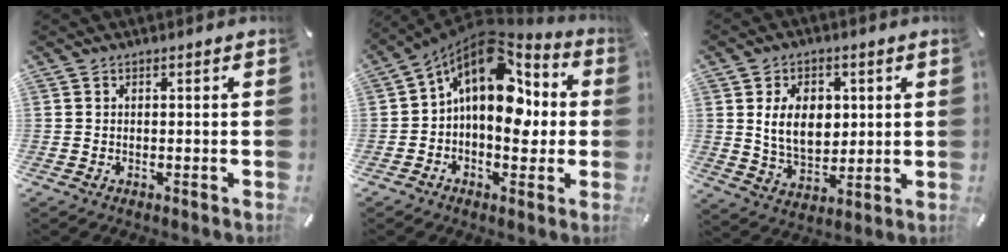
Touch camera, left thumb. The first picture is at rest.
{"total": 16.8, "force": [3.5, 11.2, 12.1], "torque": [-0.191, -0.031, 0.054]}
{"total": 10.6, "force": [2.0, 7.6, 7.1], "torque": [-0.135, 0.000, 0.032]}